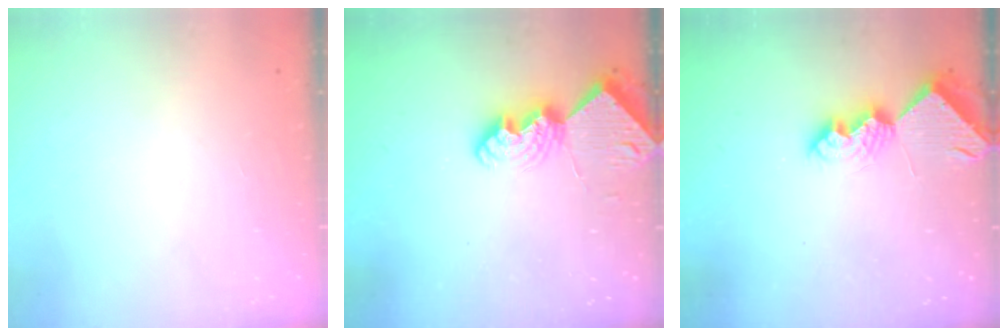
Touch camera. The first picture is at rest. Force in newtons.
{"total": 9.5, "press": 9.5, "slide": 0.9}
{"total": 9.1, "press": 9.1, "slide": 0.5}